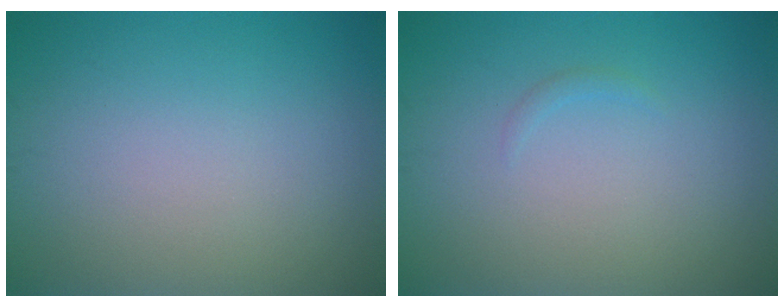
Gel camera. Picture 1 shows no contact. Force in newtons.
{"total": 0.5, "press": 0.5, "slide": 0.1}